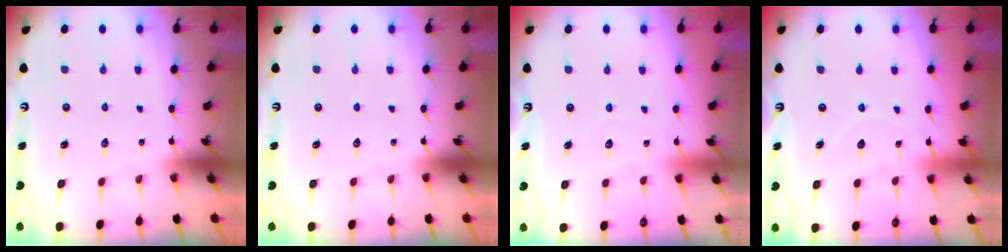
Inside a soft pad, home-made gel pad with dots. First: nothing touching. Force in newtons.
{"total": 0.0}
{"total": 5.1, "press": 5.0, "slide": 0.6}
{"total": 6.1, "press": 6.1, "slide": 0.5}